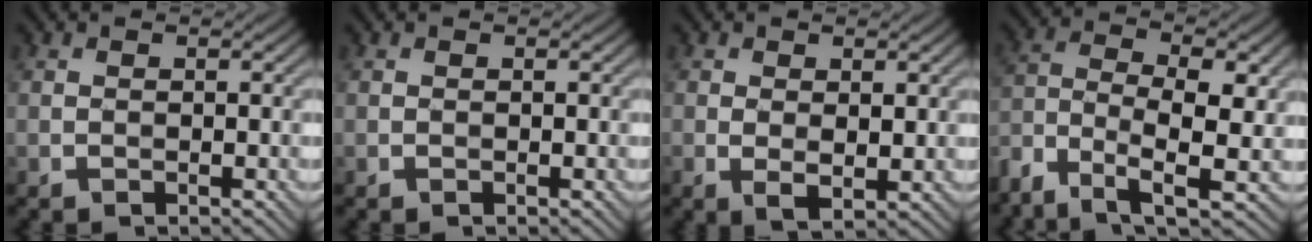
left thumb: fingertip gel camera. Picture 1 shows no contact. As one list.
[{"total": 0.0}, {"total": 2.8, "force": [0.3, 1.6, 2.4], "torque": [-0.047, -0.010, 0.011]}, {"total": 8.3, "force": [-3.9, 3.6, 6.4], "torque": [-0.131, -0.005, -0.082]}]